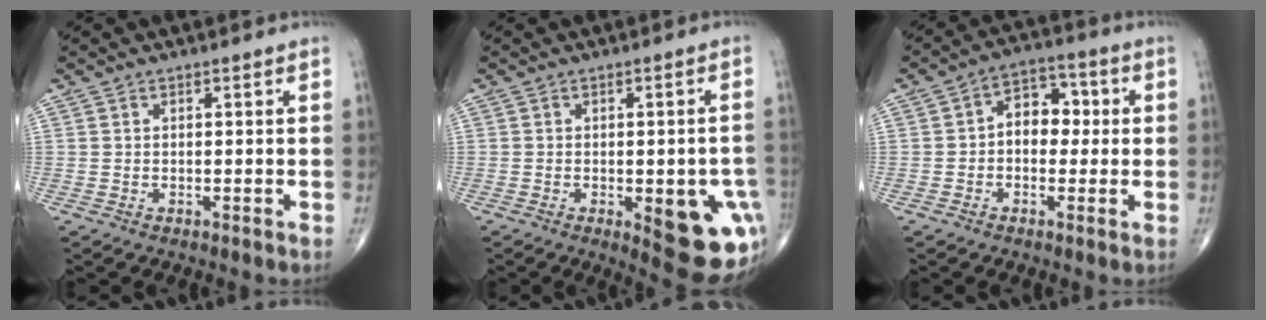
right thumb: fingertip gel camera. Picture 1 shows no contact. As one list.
[{"total": 14.9, "force": [-4.3, 5.7, 13.0], "torque": [-0.113, 0.007, -0.032]}, {"total": 7.8, "force": [0.2, 5.6, 5.5], "torque": [-0.048, 0.028, -0.008]}]